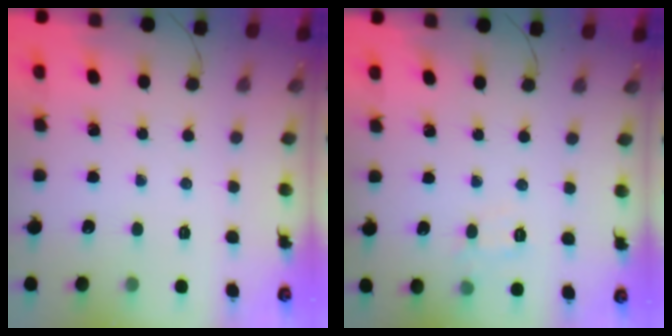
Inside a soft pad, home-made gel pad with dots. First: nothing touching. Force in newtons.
{"total": 7.0, "press": 6.8, "slide": 1.8}